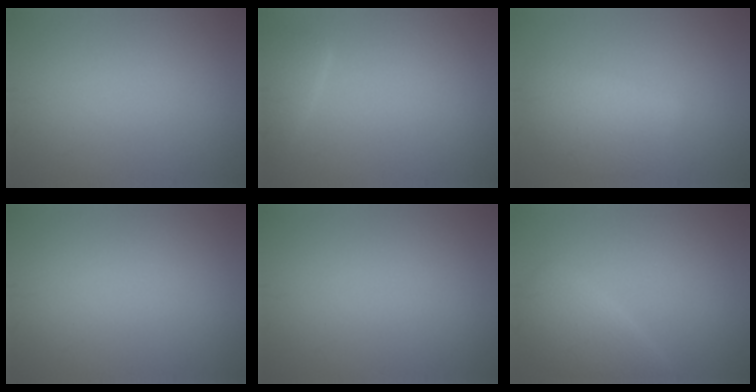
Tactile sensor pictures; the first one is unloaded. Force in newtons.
{"total": 1.6, "press": 1.6, "slide": 0.2}
{"total": 3.9, "press": 3.9, "slide": 0.4}
{"total": 0.0}
{"total": 0.0}
{"total": 3.0, "press": 3.0, "slide": 0.1}